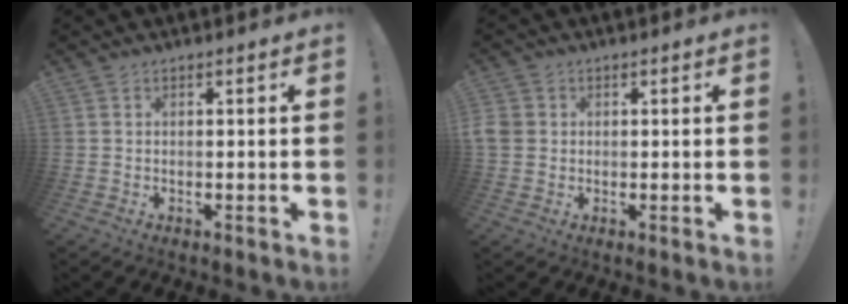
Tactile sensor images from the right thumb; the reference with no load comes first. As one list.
[{"total": 3.6, "force": [0.5, 3.3, 1.4], "torque": [-0.030, 0.003, 0.011]}]